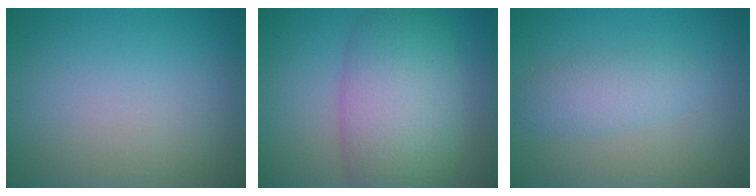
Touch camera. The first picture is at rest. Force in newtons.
{"total": 9.0, "press": 9.0, "slide": 0.5}
{"total": 2.6, "press": 2.6, "slide": 0.2}